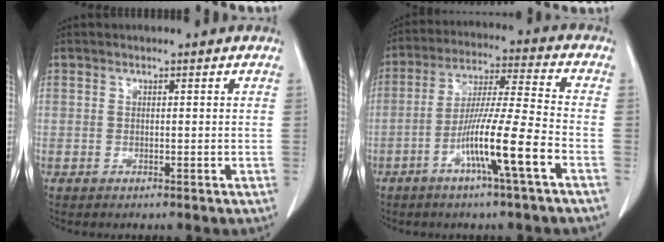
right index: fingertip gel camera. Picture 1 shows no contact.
{"total": 11.5, "force": [-4.9, -1.0, 10.3], "torque": [-0.195, -0.002, -0.092]}